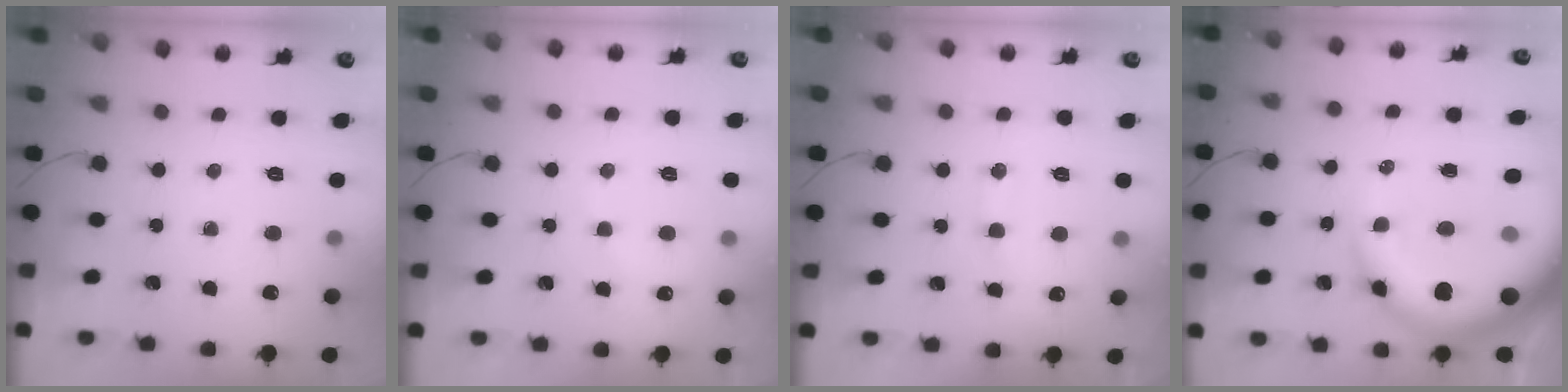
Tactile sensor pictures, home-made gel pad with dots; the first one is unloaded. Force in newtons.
{"total": 3.4, "press": 3.2, "slide": 1.0}
{"total": 9.3, "press": 9.3, "slide": 0.7}
{"total": 18.5, "press": 17.9, "slide": 4.5}